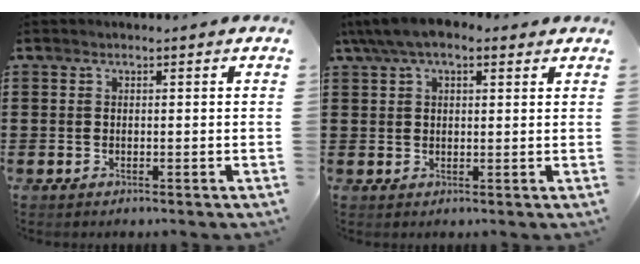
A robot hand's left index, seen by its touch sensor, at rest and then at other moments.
{"total": 5.7, "force": [3.9, 2.3, 3.6], "torque": [-0.080, 0.004, 0.071]}